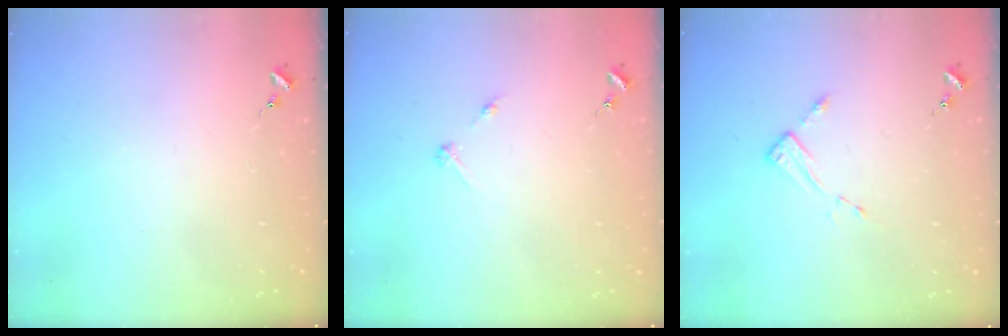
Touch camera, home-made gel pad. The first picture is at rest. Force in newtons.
{"total": 2.7, "press": 2.7, "slide": 0.3}
{"total": 2.6, "press": 2.6, "slide": 0.4}